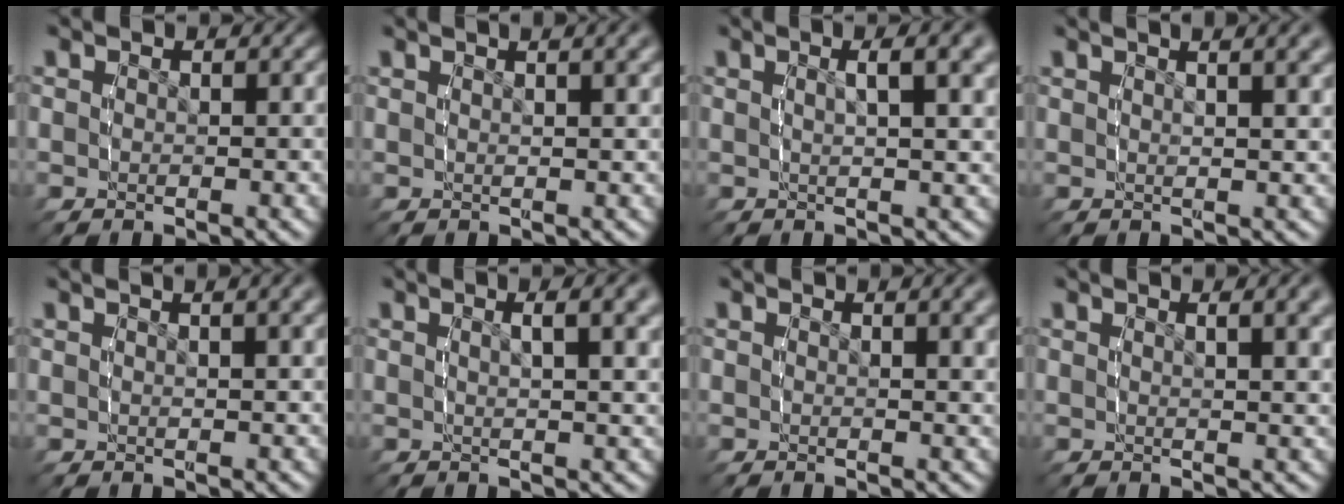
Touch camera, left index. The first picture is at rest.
{"total": 3.1, "force": [1.9, 0.3, 2.4], "torque": [-0.020, 0.013, 0.030]}
{"total": 4.0, "force": [1.8, 0.3, 3.6], "torque": [-0.041, 0.010, 0.028]}
{"total": 5.1, "force": [3.1, 1.2, 3.9], "torque": [-0.038, 0.016, 0.044]}
{"total": 3.1, "force": [1.9, 0.3, 2.5], "torque": [-0.022, 0.014, 0.028]}
{"total": 3.5, "force": [1.6, 0.2, 3.2], "torque": [-0.036, 0.007, 0.027]}
{"total": 1.7, "force": [0.9, -0.3, 1.5], "torque": [-0.020, 0.000, 0.013]}
{"total": 2.9, "force": [1.6, 0.0, 2.4], "torque": [-0.027, 0.005, 0.025]}